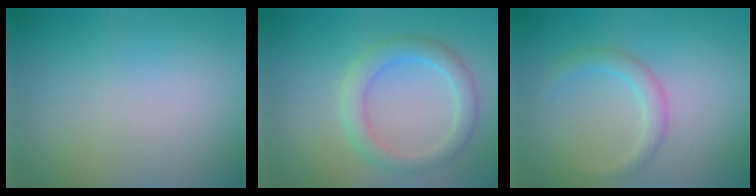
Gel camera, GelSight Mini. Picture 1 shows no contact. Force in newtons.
{"total": 3.0, "press": 3.0, "slide": 0.1}
{"total": 1.9, "press": 1.9, "slide": 0.2}